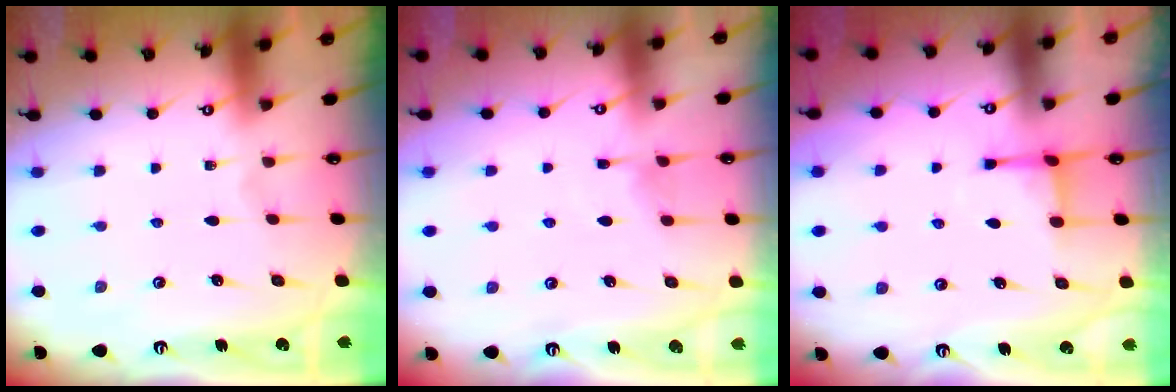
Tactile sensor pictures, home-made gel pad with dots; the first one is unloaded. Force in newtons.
{"total": 4.3, "press": 4.3, "slide": 0.5}
{"total": 2.9, "press": 2.8, "slide": 0.7}